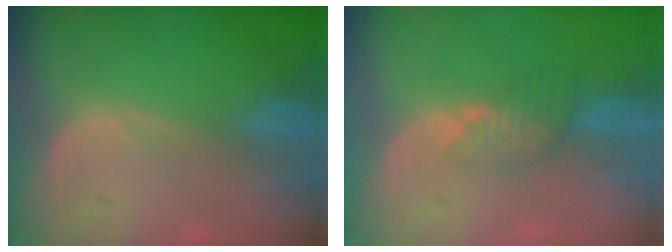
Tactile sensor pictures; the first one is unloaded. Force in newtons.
{"total": 3.4, "press": 3.1, "slide": 1.5}